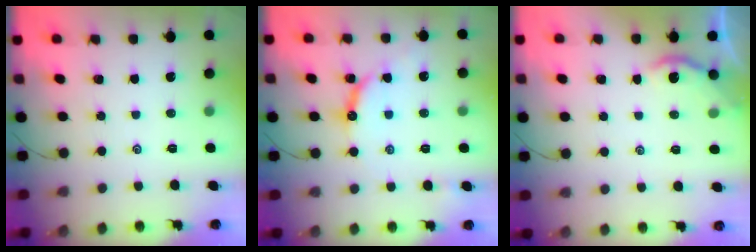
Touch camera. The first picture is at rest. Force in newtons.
{"total": 9.8, "press": 9.8, "slide": 0.4}
{"total": 2.2, "press": 2.2, "slide": 0.2}